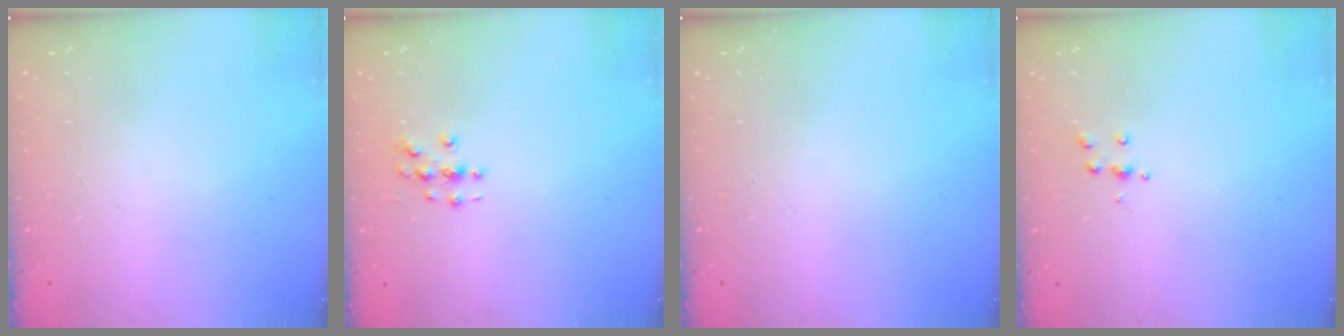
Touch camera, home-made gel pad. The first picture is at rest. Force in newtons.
{"total": 2.8, "press": 2.8, "slide": 0.3}
{"total": 0.0}
{"total": 3.9, "press": 3.8, "slide": 0.4}